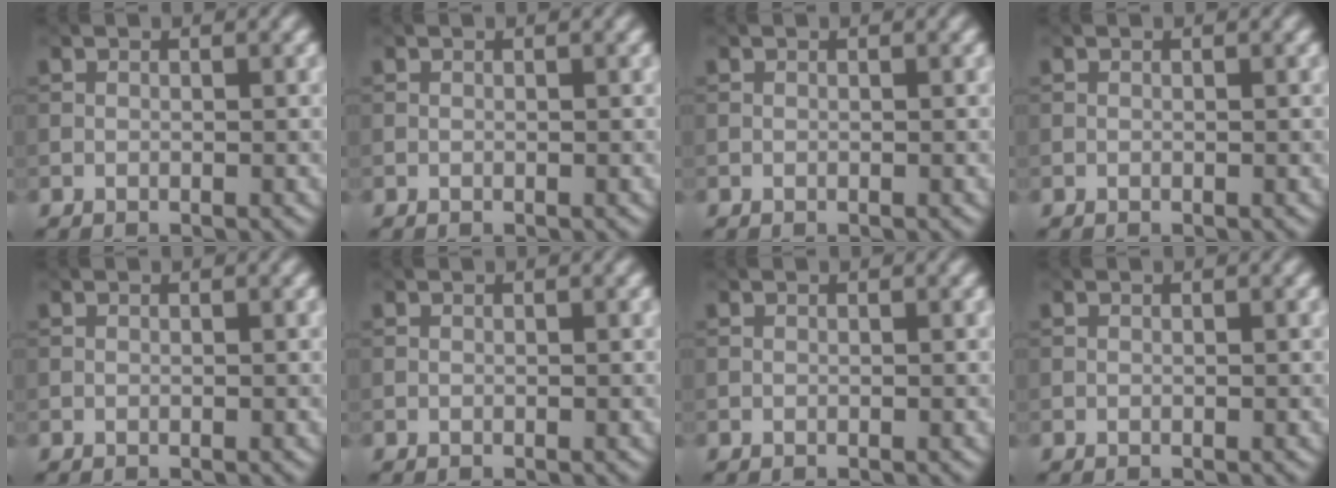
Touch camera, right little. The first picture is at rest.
{"total": 0.0}
{"total": 0.0}
{"total": 0.0}
{"total": 0.0}
{"total": 0.0}
{"total": 0.0}
{"total": 0.0}